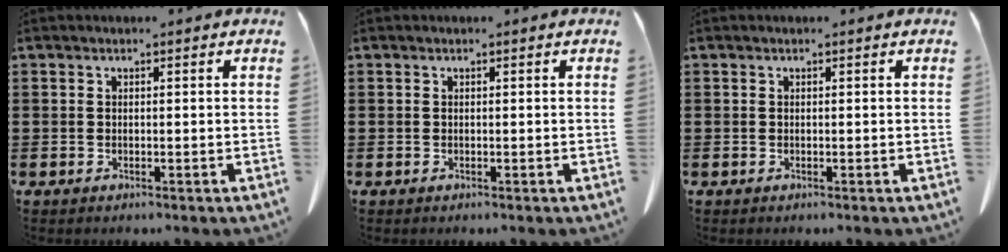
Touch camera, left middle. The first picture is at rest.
{"total": 0.0}
{"total": 0.0}